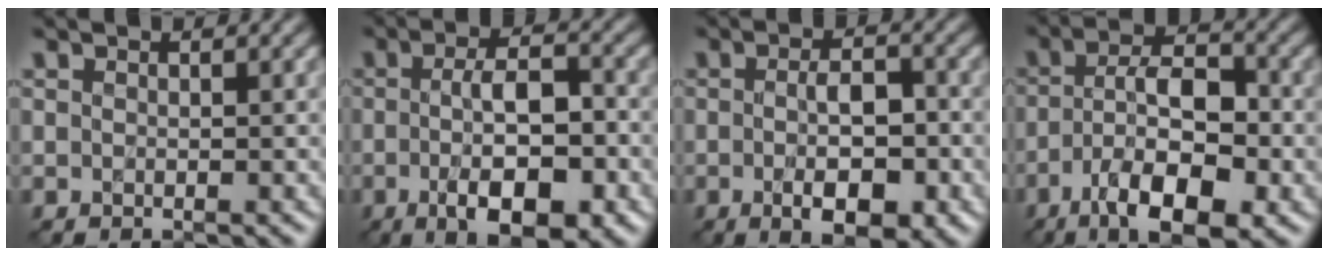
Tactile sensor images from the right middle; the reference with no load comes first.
{"total": 7.8, "force": [-2.4, 2.7, 6.9], "torque": [-0.108, 0.001, -0.039]}
{"total": 5.3, "force": [-1.4, 2.0, 4.7], "torque": [-0.075, -0.003, -0.021]}
{"total": 9.5, "force": [-4.3, 3.8, 7.6], "torque": [-0.133, 0.006, -0.074]}